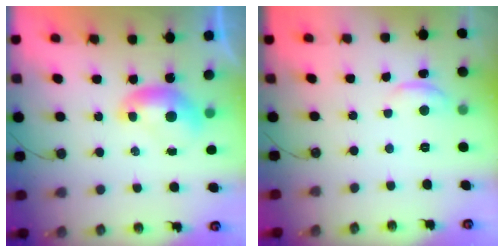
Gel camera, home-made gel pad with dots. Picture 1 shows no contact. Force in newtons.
{"total": 0.6, "press": 0.0, "slide": 0.6}